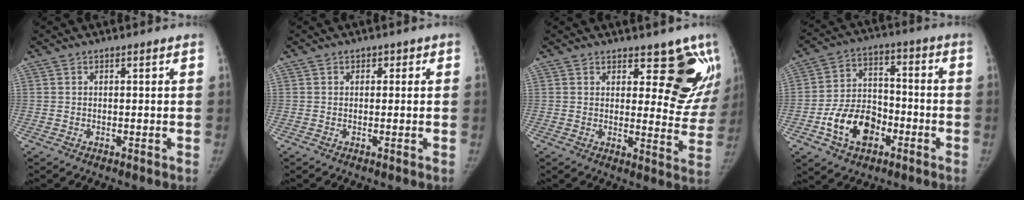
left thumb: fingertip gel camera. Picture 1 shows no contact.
{"total": 1.2, "force": [0.3, 1.0, 0.4], "torque": [0.010, 0.003, -0.002]}
{"total": 10.9, "force": [7.4, 5.2, 6.1], "torque": [-0.018, -0.056, 0.090]}
{"total": 13.6, "force": [-5.5, 9.4, 8.1], "torque": [-0.109, 0.037, -0.096]}